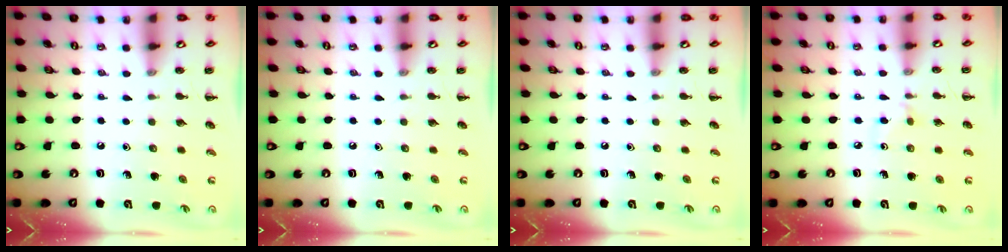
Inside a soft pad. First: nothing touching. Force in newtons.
{"total": 0.0}
{"total": 0.0}
{"total": 2.7, "press": 2.5, "slide": 1.0}